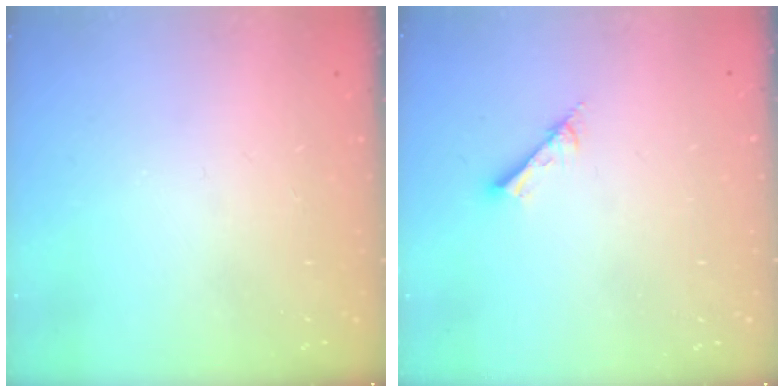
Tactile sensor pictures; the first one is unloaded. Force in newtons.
{"total": 2.6, "press": 2.6, "slide": 0.1}